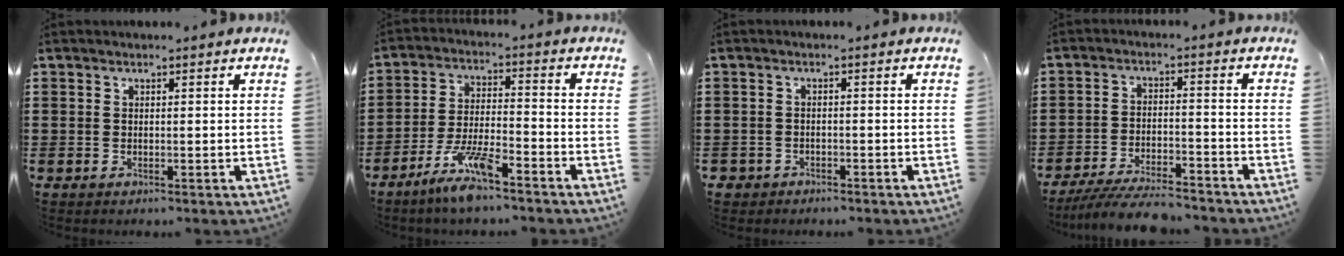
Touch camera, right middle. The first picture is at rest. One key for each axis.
{"total": 8.0, "fx": -6.0, "fy": 1.2, "fz": 5.2, "tx": -0.115, "ty": -0.007, "tz": -0.115}
{"total": 1.8, "fx": -1.5, "fy": 0.9, "fz": -0.2, "tx": -0.002, "ty": 0.002, "tz": -0.037}
{"total": 6.9, "fx": -6.5, "fy": 0.8, "fz": 2.2, "tx": -0.040, "ty": 0.004, "tz": -0.124}